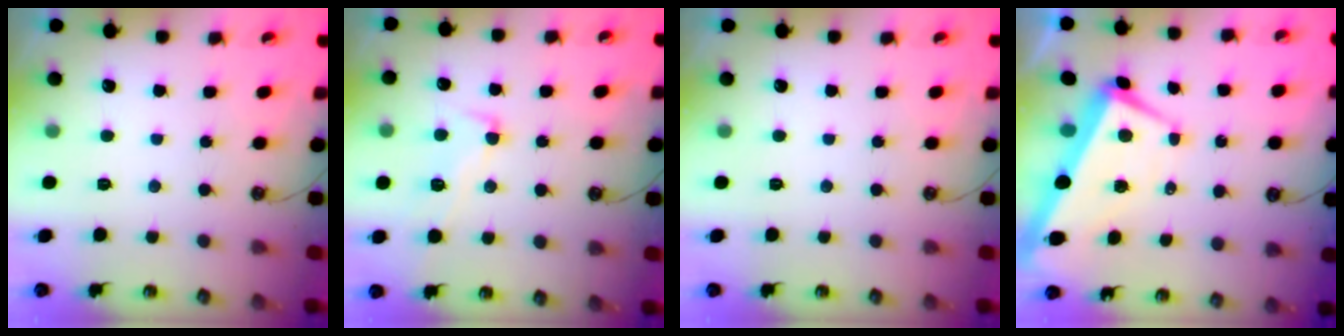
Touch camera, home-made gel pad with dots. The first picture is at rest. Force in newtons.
{"total": 4.4, "press": 4.2, "slide": 1.2}
{"total": 0.0}
{"total": 1.7, "press": 1.3, "slide": 1.0}